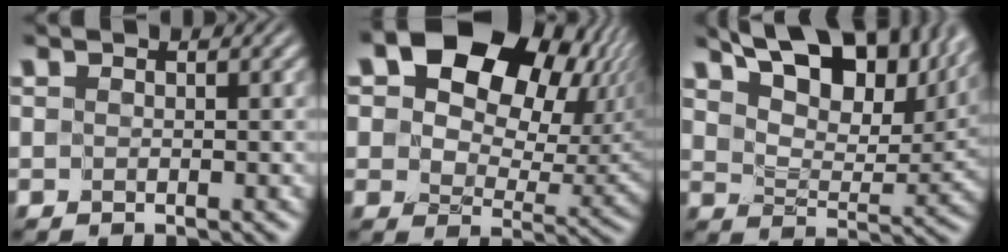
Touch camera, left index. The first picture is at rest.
{"total": 15.4, "force": [7.1, 9.4, 9.9], "torque": [-0.140, 0.029, 0.112]}
{"total": 15.2, "force": [10.3, 6.6, 9.0], "torque": [-0.150, 0.032, 0.151]}